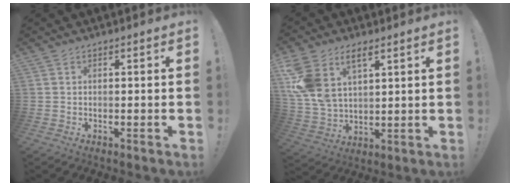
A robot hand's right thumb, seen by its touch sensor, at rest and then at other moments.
{"total": 12.4, "force": [6.5, 7.5, 7.4], "torque": [-0.158, -0.034, 0.125]}